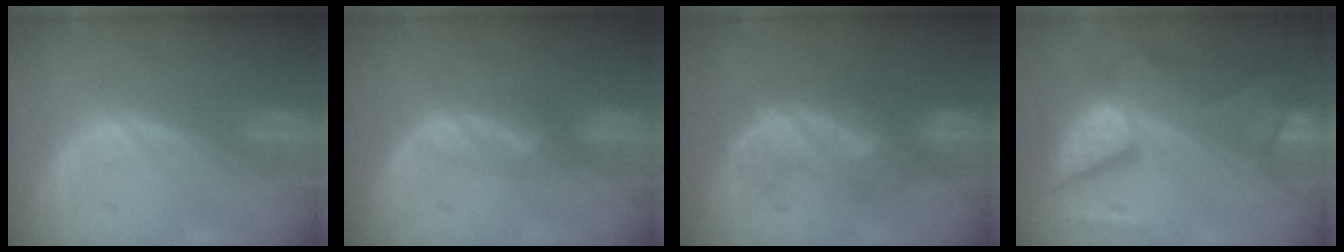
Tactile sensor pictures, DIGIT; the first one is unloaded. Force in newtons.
{"total": 3.1, "press": 2.7, "slide": 1.6}
{"total": 7.8, "press": 7.7, "slide": 1.2}
{"total": 11.3, "press": 11.3, "slide": 1.2}